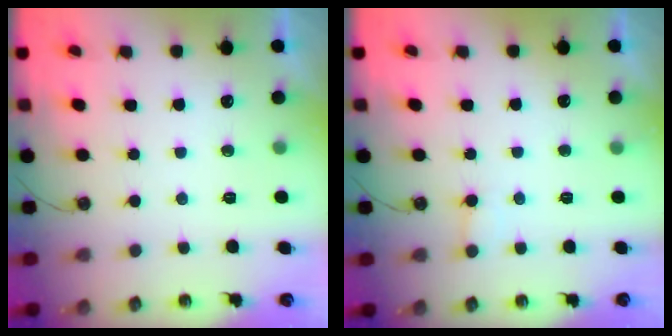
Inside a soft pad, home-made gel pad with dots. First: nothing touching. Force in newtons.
{"total": 5.2, "press": 5.2, "slide": 0.6}